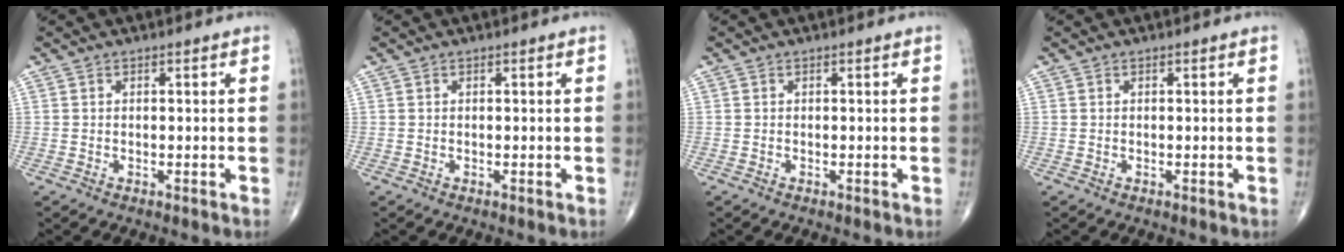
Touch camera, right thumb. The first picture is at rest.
{"total": 0.0}
{"total": 0.0}
{"total": 0.0}